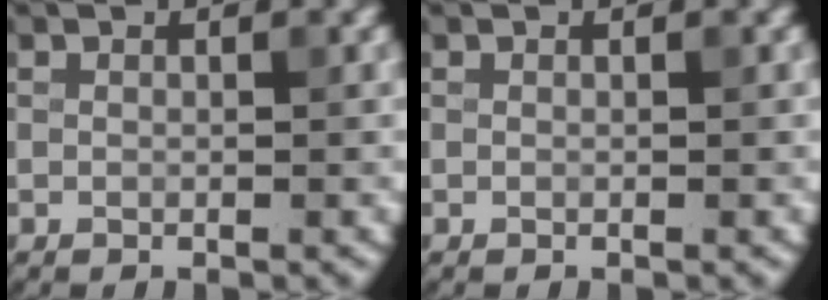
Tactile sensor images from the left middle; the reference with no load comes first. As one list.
[{"total": 0.0}]